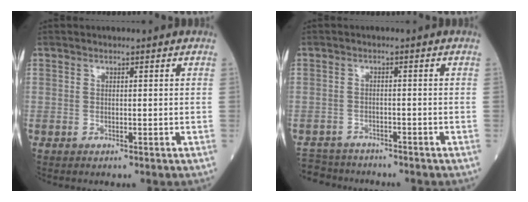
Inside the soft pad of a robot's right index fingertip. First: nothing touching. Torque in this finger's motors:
{"motor_torque": [-0.36, -0.20, -1.06, -0.21]}